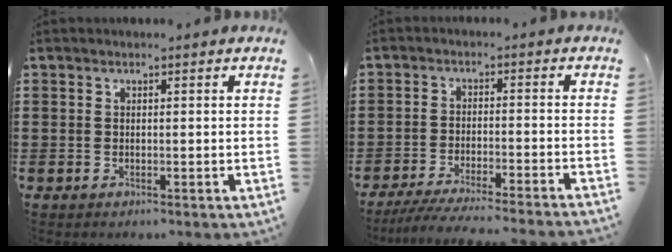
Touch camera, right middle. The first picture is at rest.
{"total": 4.8, "force": [-4.4, -0.2, 1.8], "torque": [-0.035, -0.011, -0.088]}